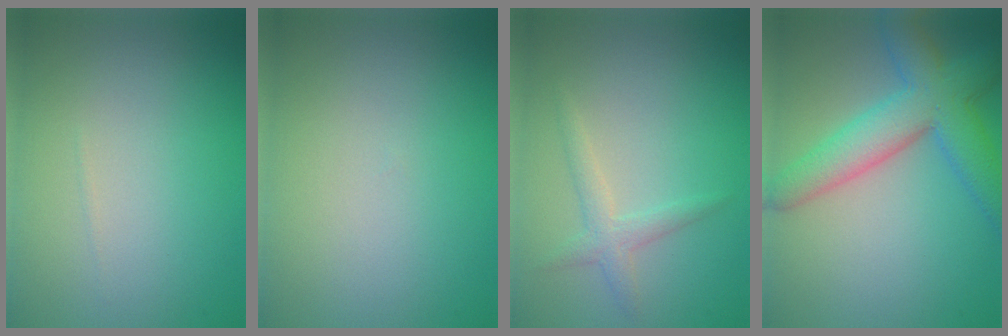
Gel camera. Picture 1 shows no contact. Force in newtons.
{"total": 0.0}
{"total": 1.9, "press": 1.9, "slide": 0.1}
{"total": 6.8, "press": 6.8, "slide": 0.3}